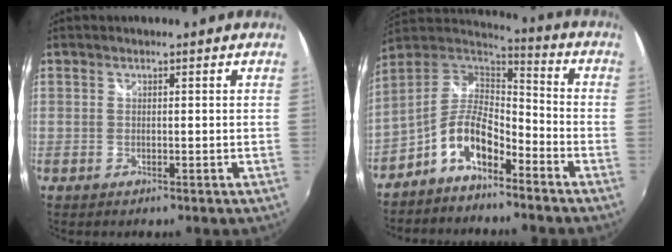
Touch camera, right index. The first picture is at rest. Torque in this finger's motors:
{"motor_torque": [1.22, -0.92, 0.28, 0.05]}